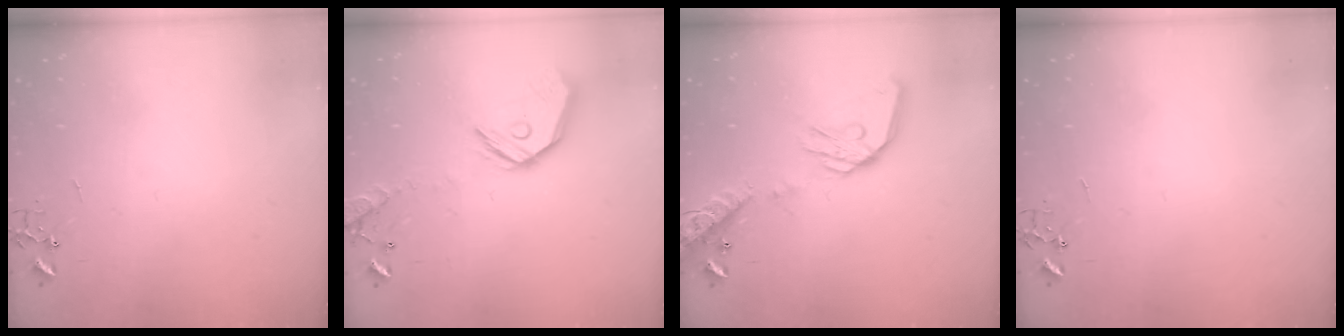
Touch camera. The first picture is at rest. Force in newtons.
{"total": 16.3, "press": 16.1, "slide": 2.4}
{"total": 17.0, "press": 16.8, "slide": 2.6}
{"total": 0.0}